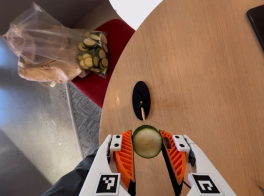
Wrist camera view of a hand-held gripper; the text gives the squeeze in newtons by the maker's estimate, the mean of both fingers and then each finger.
{"total": 8.7, "left": 8.5, "right": 8.8}